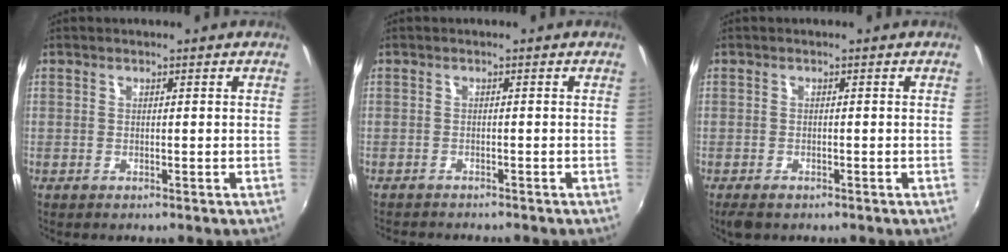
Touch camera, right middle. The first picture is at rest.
{"total": 2.7, "force": [-2.6, 0.4, 0.6], "torque": [-0.024, -0.016, -0.045]}
{"total": 3.1, "force": [-2.2, 1.4, 1.6], "torque": [-0.038, -0.013, -0.038]}